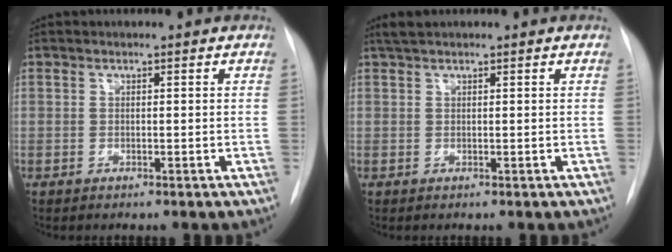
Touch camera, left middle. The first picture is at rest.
{"total": 1.7, "force": [1.4, 0.2, 0.9], "torque": [-0.022, 0.013, 0.029]}